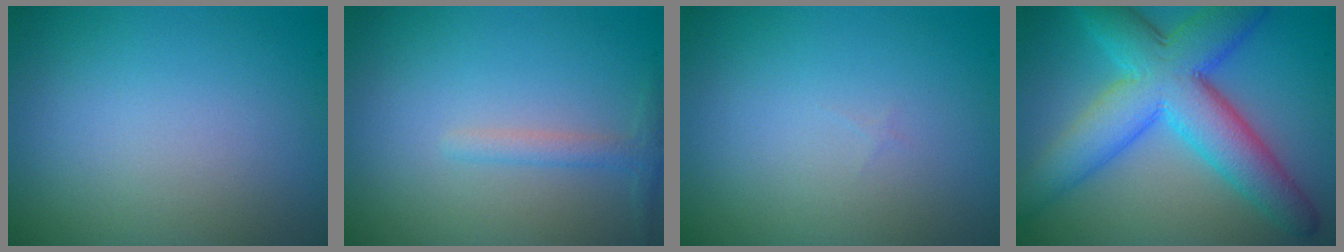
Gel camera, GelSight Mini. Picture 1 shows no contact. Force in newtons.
{"total": 1.5, "press": 1.5, "slide": 0.0}
{"total": 0.0}
{"total": 9.6, "press": 9.6, "slide": 0.2}